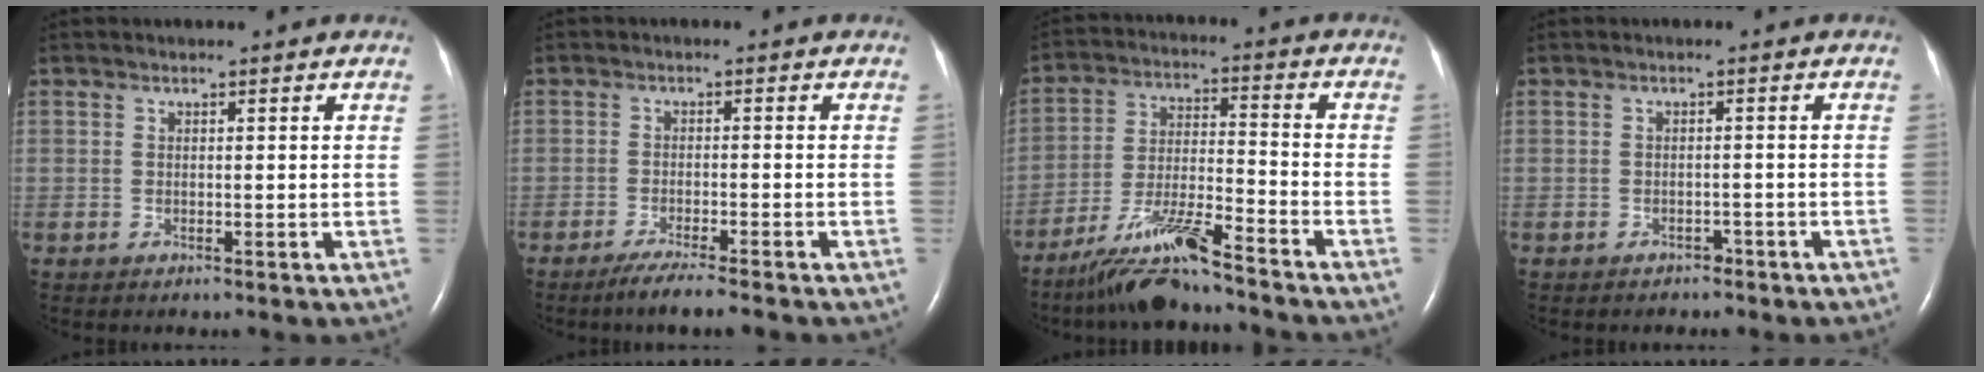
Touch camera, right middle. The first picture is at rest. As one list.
[{"total": 5.1, "force": [-4.2, -0.2, 3.0], "torque": [-0.051, -0.013, -0.069]}, {"total": 10.7, "force": [-8.7, 0.4, 6.2], "torque": [-0.119, -0.020, -0.159]}, {"total": 2.4, "force": [-1.9, 1.3, 0.5], "torque": [-0.016, 0.003, -0.020]}]